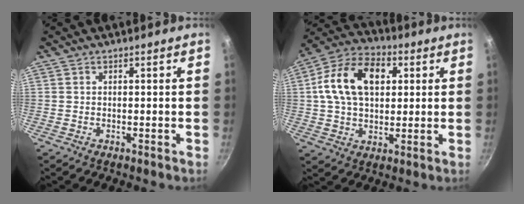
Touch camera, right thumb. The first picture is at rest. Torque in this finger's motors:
{"motor_torque": [-0.31, 2.46, 0.74, -0.46, 0.28]}